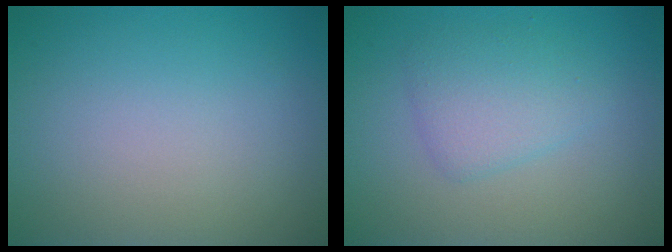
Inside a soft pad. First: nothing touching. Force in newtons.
{"total": 2.7, "press": 2.7, "slide": 0.1}